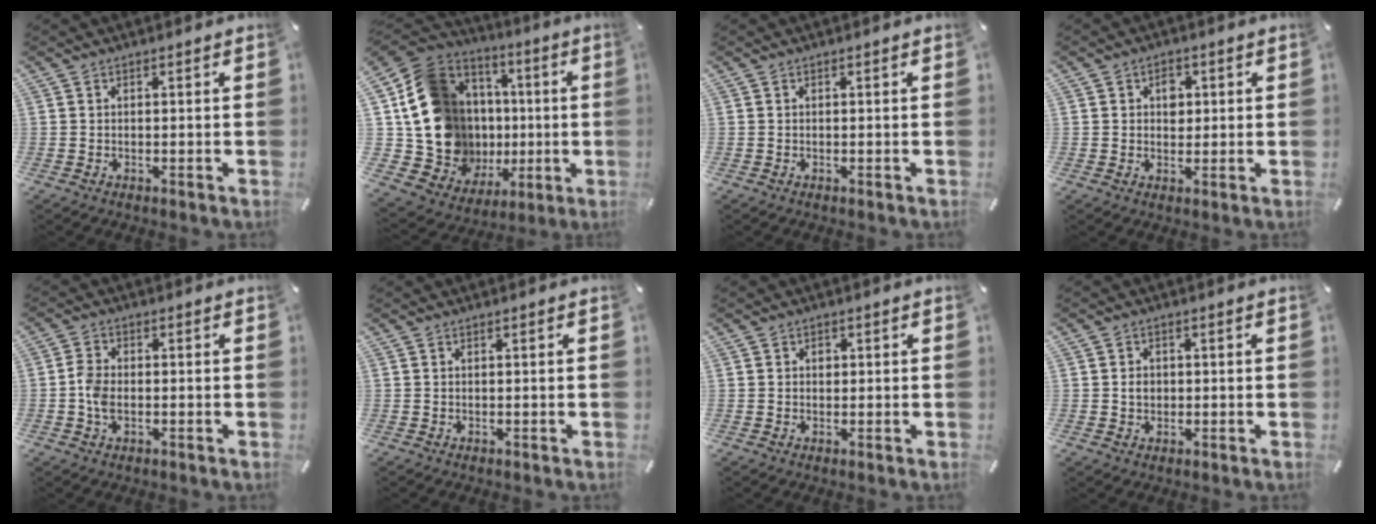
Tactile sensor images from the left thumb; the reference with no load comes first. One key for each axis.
{"total": 18.3, "fx": 0.4, "fy": 15.9, "fz": 9.1, "tx": -0.183, "ty": -0.027, "tz": 0.040}
{"total": 0.0}
{"total": 3.9, "fx": 0.8, "fy": 3.1, "fz": 2.2, "tx": -0.015, "ty": -0.004, "tz": 0.005}
{"total": 4.3, "fx": -1.0, "fy": 2.7, "fz": 3.2, "tx": -0.076, "ty": 0.000, "tz": -0.021}
{"total": 0.0}
{"total": 1.4, "fx": 0.1, "fy": 1.2, "fz": 0.6, "tx": 0.004, "ty": -0.001, "tz": -0.003}
{"total": 2.6, "fx": -0.1, "fy": 2.2, "fz": 1.4, "tx": -0.021, "ty": 0.002, "tz": -0.005}